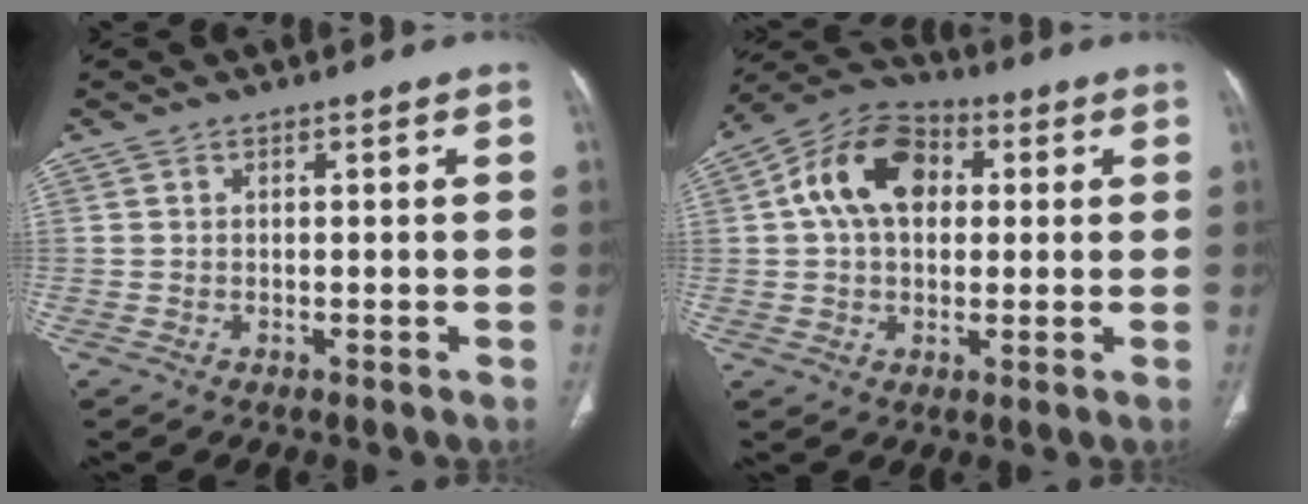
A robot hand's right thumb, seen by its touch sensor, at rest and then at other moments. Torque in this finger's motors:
{"motor_torque": [0.61, 0.68, 0.28, -0.16, 0.10]}